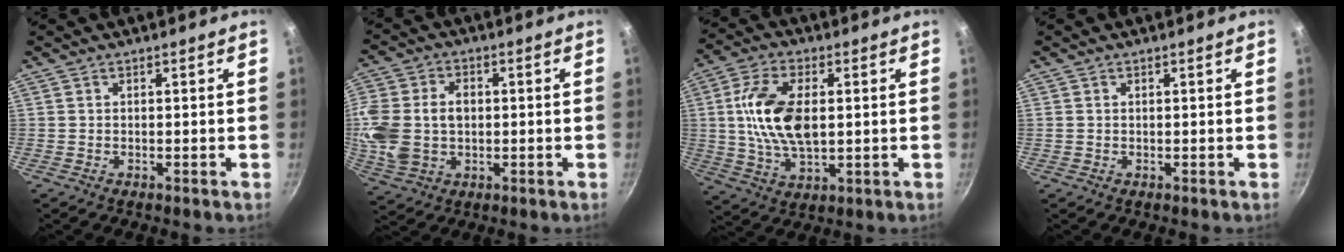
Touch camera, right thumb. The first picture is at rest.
{"total": 13.6, "force": [0.1, 10.1, 9.2], "torque": [-0.186, 0.011, 0.002]}
{"total": 13.9, "force": [1.4, 7.6, 11.5], "torque": [-0.209, 0.006, 0.025]}
{"total": 0.5, "force": [0.1, 0.5, 0.2], "torque": [-0.003, 0.002, 0.001]}